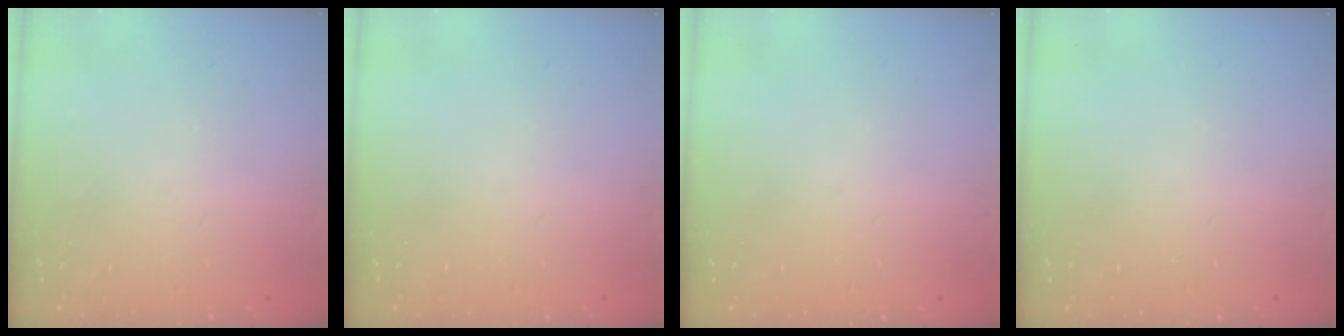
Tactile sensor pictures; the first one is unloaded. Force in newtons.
{"total": 0.0}
{"total": 0.0}
{"total": 0.0}